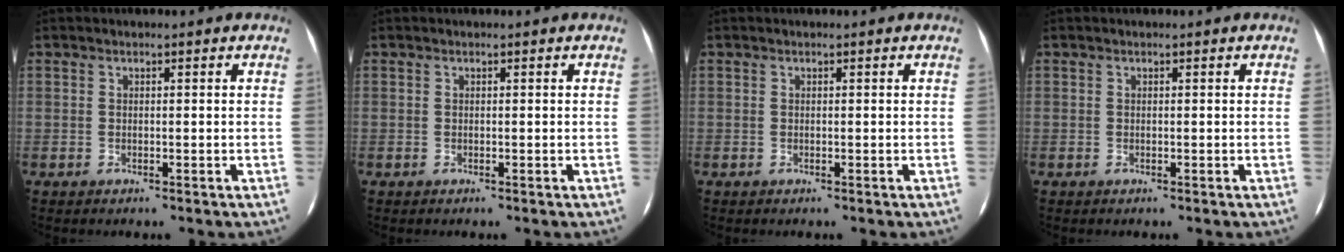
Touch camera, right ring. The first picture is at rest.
{"total": 0.0}
{"total": 0.0}
{"total": 0.0}